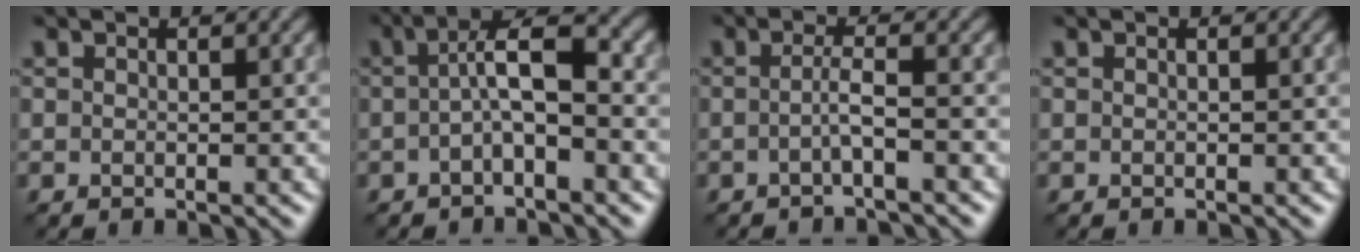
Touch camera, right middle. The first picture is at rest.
{"total": 3.9, "force": [-0.4, 0.9, 3.8], "torque": [-0.066, 0.018, -0.011]}
{"total": 1.8, "force": [-0.7, 0.1, 1.7], "torque": [-0.032, 0.002, -0.019]}
{"total": 0.0}